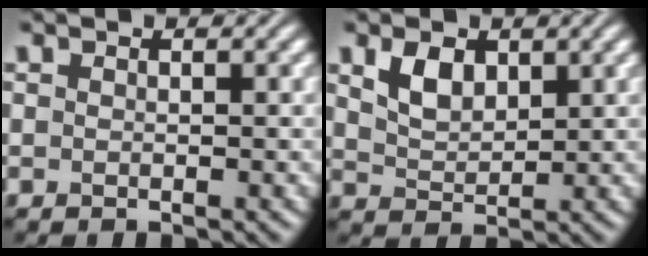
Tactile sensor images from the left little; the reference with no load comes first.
{"total": 3.0, "force": [1.5, 1.8, 1.9], "torque": [-0.042, 0.000, 0.033]}